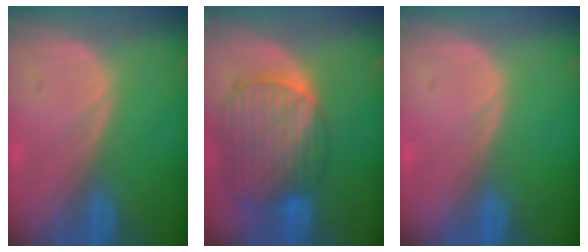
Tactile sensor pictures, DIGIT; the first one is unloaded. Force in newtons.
{"total": 10.7, "press": 9.1, "slide": 5.5}
{"total": 0.0}